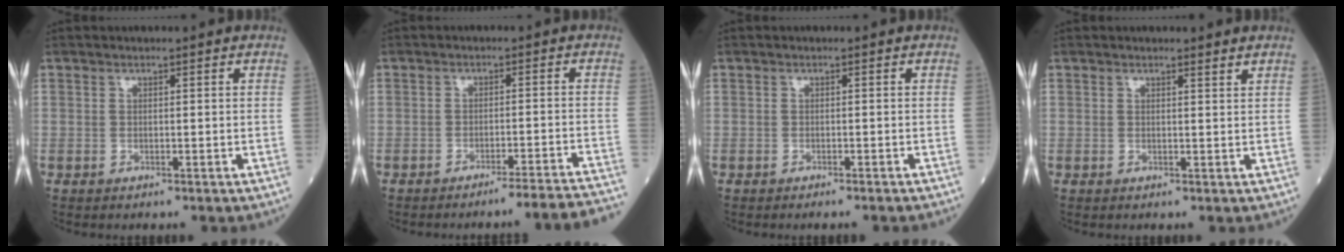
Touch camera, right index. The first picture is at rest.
{"total": 11.7, "force": [-11.0, -2.1, 3.2], "torque": [-0.005, -0.013, -0.136]}
{"total": 2.4, "force": [-2.1, -0.3, 1.1], "torque": [-0.014, 0.000, -0.027]}
{"total": 1.0, "force": [1.0, -0.1, 0.1], "torque": [-0.013, -0.008, 0.009]}